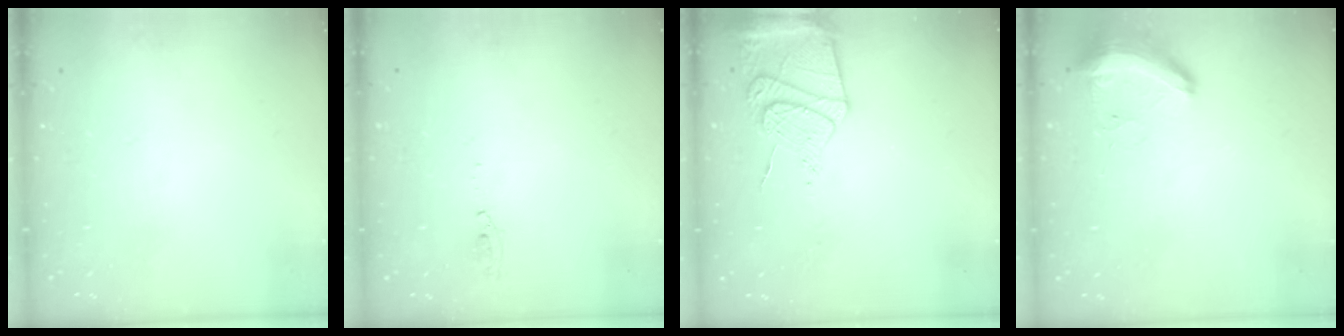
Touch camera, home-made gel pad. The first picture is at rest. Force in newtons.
{"total": 4.3, "press": 4.1, "slide": 1.3}
{"total": 13.2, "press": 13.1, "slide": 1.7}
{"total": 10.2, "press": 9.3, "slide": 4.2}